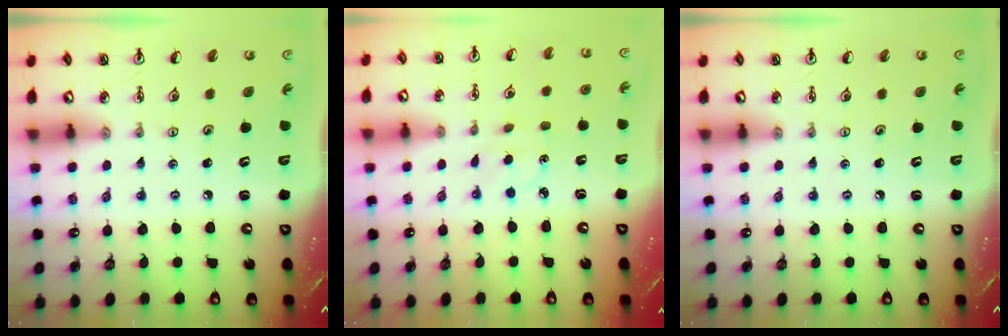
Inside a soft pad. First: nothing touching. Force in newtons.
{"total": 2.6, "press": 2.5, "slide": 0.7}
{"total": 0.0}